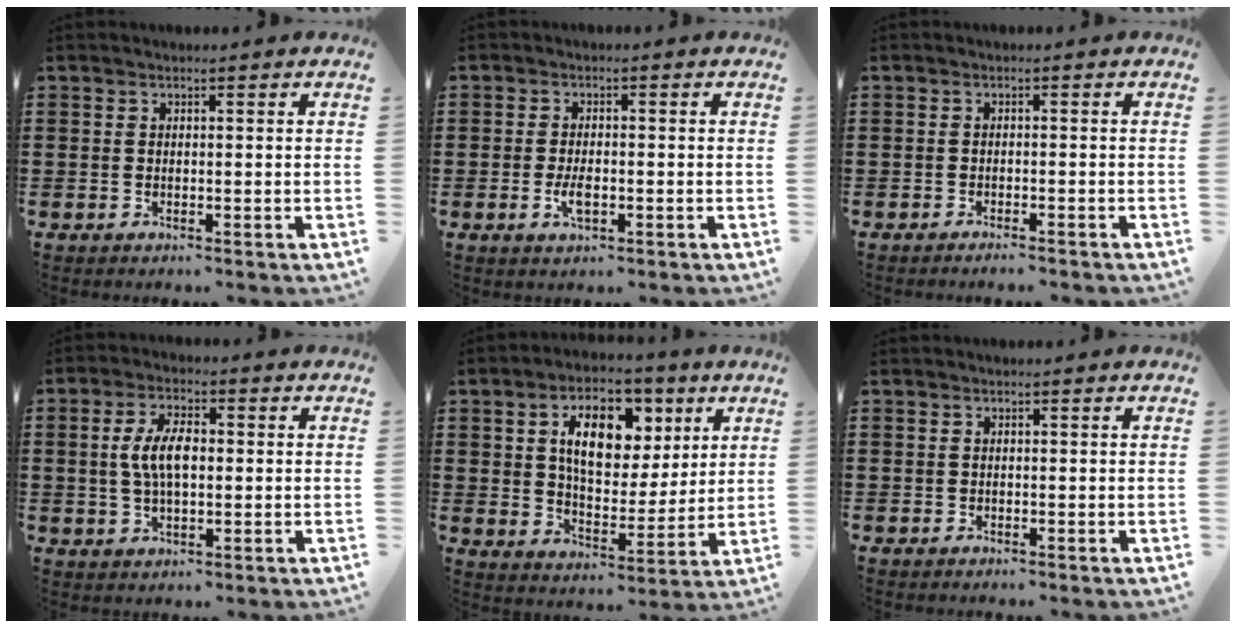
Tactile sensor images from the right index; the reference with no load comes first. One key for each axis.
{"total": 3.0, "fx": -0.9, "fy": 1.2, "fz": 2.6, "tx": -0.063, "ty": -0.008, "tz": -0.017}
{"total": 1.2, "fx": -1.1, "fy": -0.1, "fz": 0.3, "tx": -0.007, "ty": 0.001, "tz": -0.022}
{"total": 6.5, "fx": 0.3, "fy": 2.9, "fz": 5.8, "tx": -0.125, "ty": 0.006, "tz": -0.001}
{"total": 10.7, "fx": 4.4, "fy": 6.3, "fz": 7.5, "tx": -0.131, "ty": 0.008, "tz": 0.071}
{"total": 0.0}